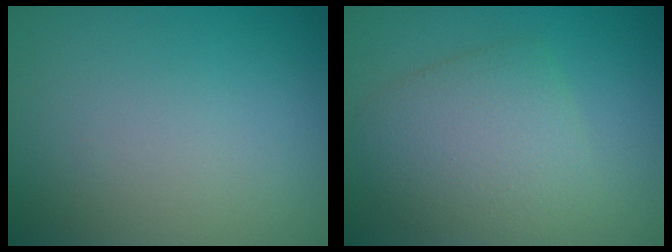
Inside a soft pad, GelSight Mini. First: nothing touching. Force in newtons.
{"total": 4.4, "press": 4.4, "slide": 0.3}